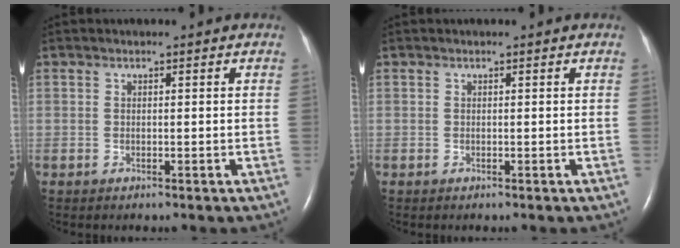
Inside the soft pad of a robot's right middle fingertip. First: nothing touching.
{"total": 0.0}